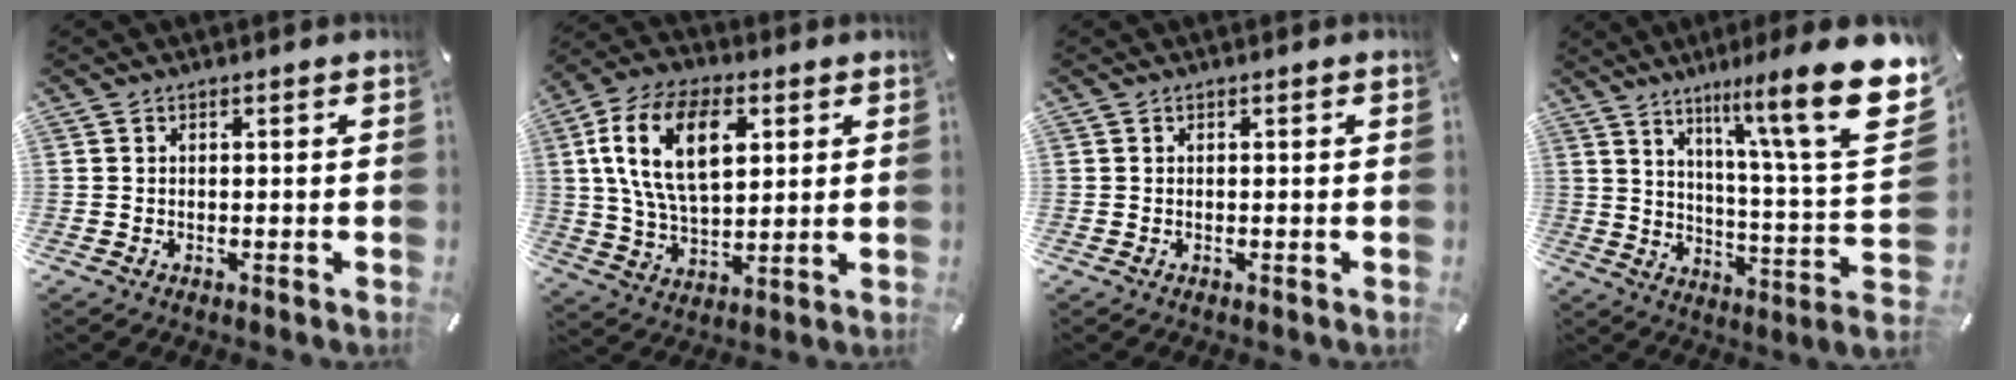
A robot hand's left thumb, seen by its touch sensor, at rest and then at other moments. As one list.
[{"total": 17.2, "force": [5.0, 10.3, 12.9], "torque": [-0.267, 0.004, 0.082]}, {"total": 0.0}, {"total": 22.6, "force": [9.5, 3.4, 20.2], "torque": [-0.299, -0.081, 0.143]}]